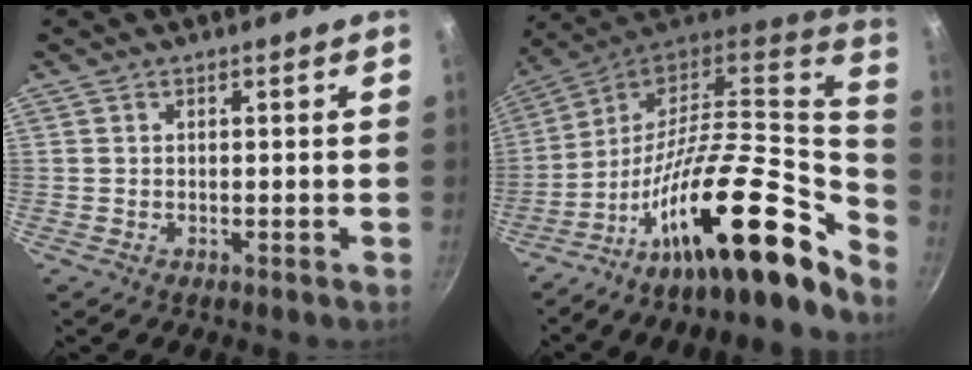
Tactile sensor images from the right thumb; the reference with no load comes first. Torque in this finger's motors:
{"motor_torque": [0.58, 0.55, 1.83, -0.94, 0.19]}